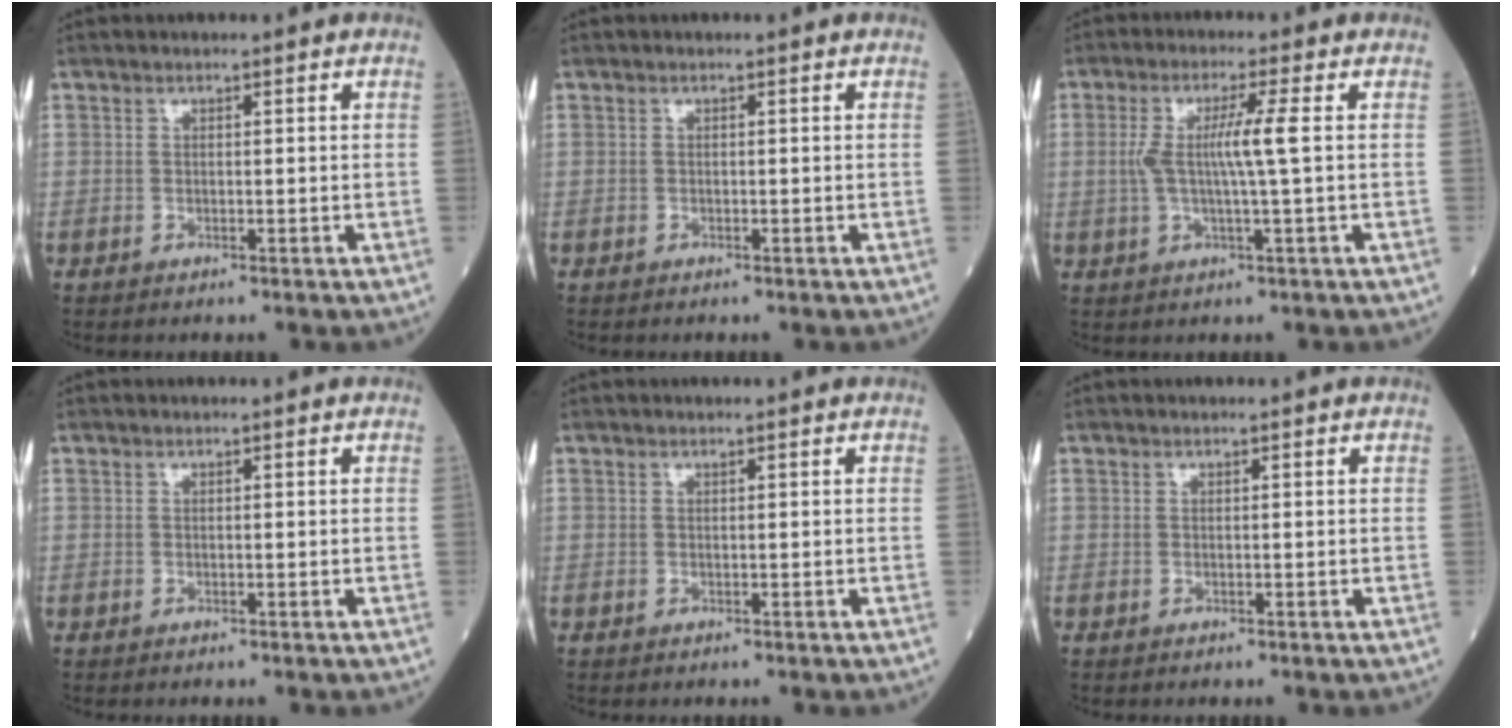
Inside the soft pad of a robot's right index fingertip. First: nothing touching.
{"total": 0.0}
{"total": 5.8, "force": [0.4, -0.8, 5.8], "torque": [-0.118, 0.003, 0.010]}
{"total": 0.0}
{"total": 0.0}
{"total": 0.0}